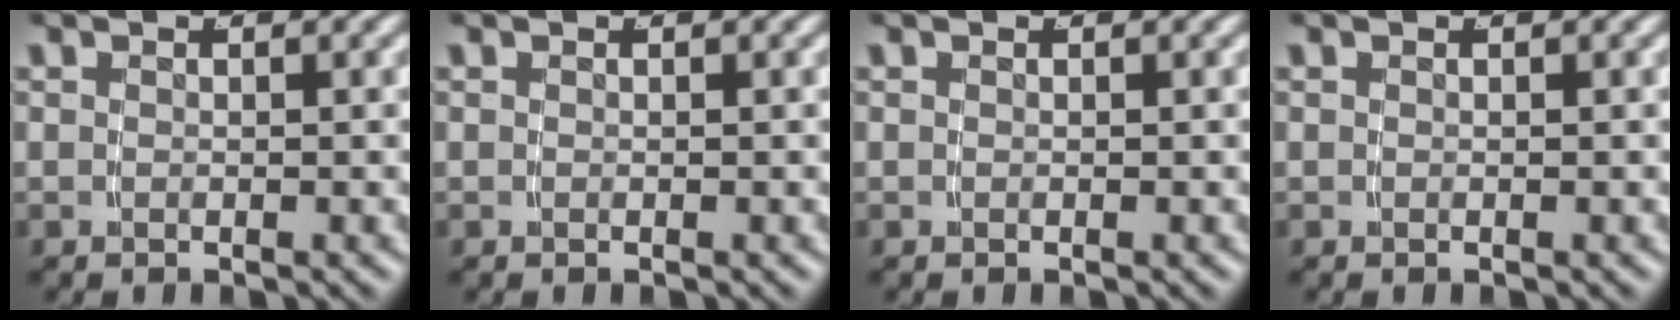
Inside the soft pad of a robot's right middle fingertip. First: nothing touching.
{"total": 0.0}
{"total": 0.0}
{"total": 0.0}